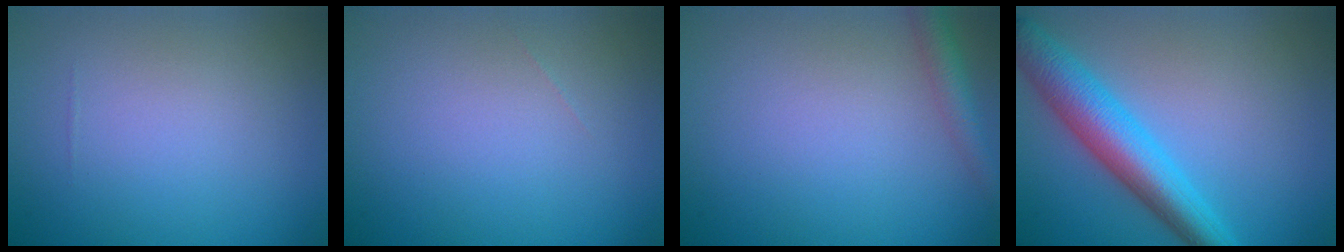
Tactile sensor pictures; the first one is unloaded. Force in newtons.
{"total": 0.0}
{"total": 2.3, "press": 2.3, "slide": 0.1}
{"total": 6.4, "press": 6.4, "slide": 0.1}